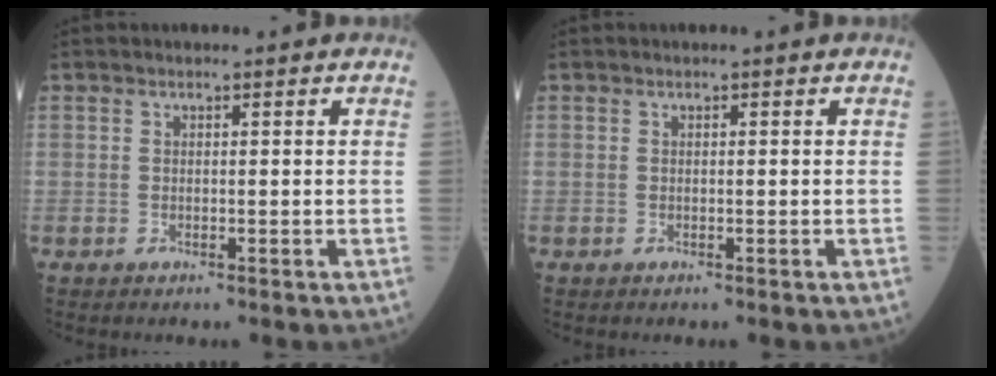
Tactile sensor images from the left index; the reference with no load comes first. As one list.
[{"total": 0.0}]